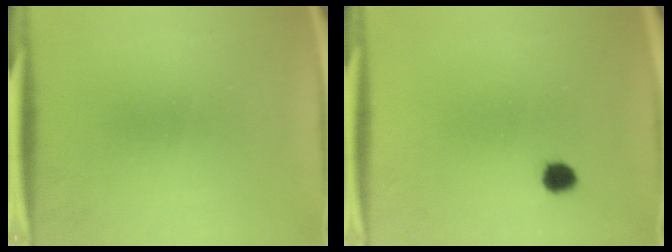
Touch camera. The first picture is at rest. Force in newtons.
{"total": 2.5}